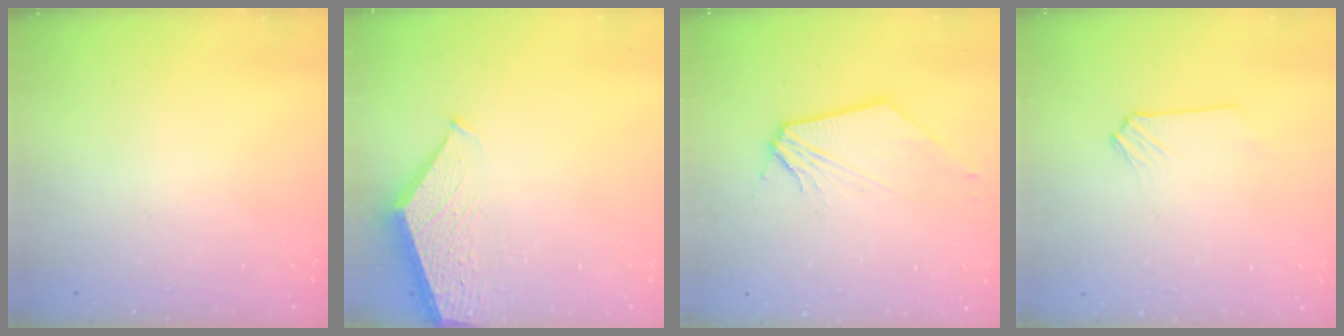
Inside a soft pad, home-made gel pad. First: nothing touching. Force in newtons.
{"total": 1.4, "press": 1.4, "slide": 0.2}
{"total": 1.8, "press": 1.8, "slide": 0.3}
{"total": 0.0}